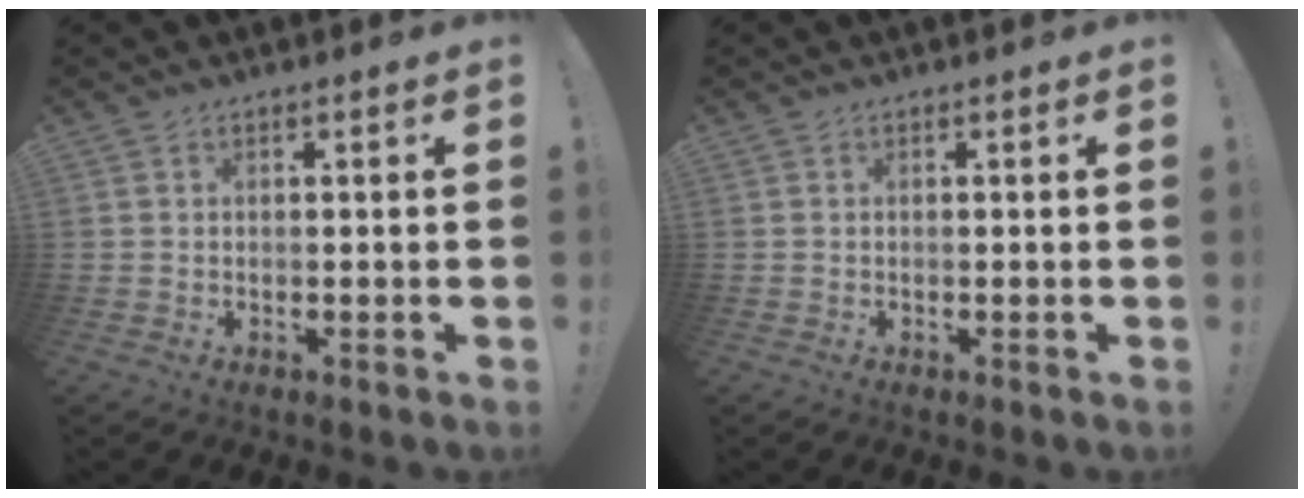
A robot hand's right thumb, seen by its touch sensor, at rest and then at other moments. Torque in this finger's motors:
{"motor_torque": [0.22, 0.01, 0.17, -0.06, 0.01]}